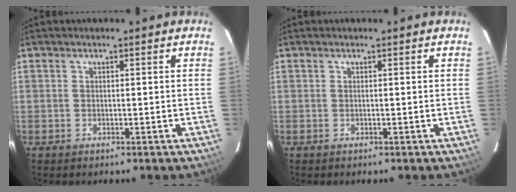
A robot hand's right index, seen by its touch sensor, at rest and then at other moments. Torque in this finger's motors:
{"motor_torque": [0.00, 0.00, 0.01, 0.00]}